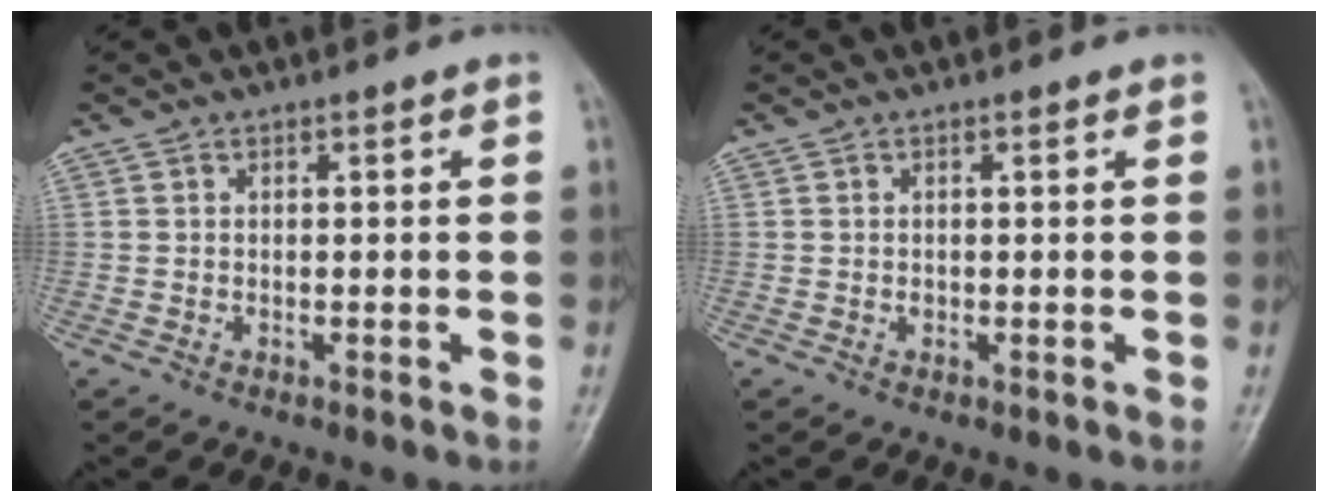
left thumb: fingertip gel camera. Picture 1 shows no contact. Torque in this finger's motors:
{"motor_torque": [0.44, 0.57, 0.44, 0.09, 0.00]}